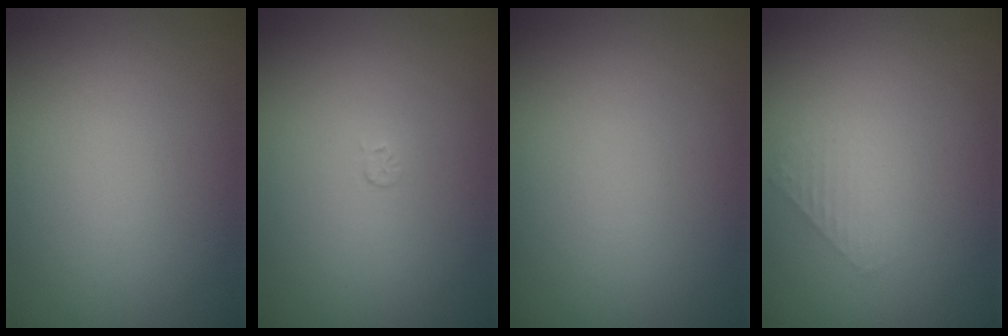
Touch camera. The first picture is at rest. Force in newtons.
{"total": 0.6, "press": 0.3, "slide": 0.6}
{"total": 0.0}
{"total": 1.3, "press": 1.3, "slide": 0.2}